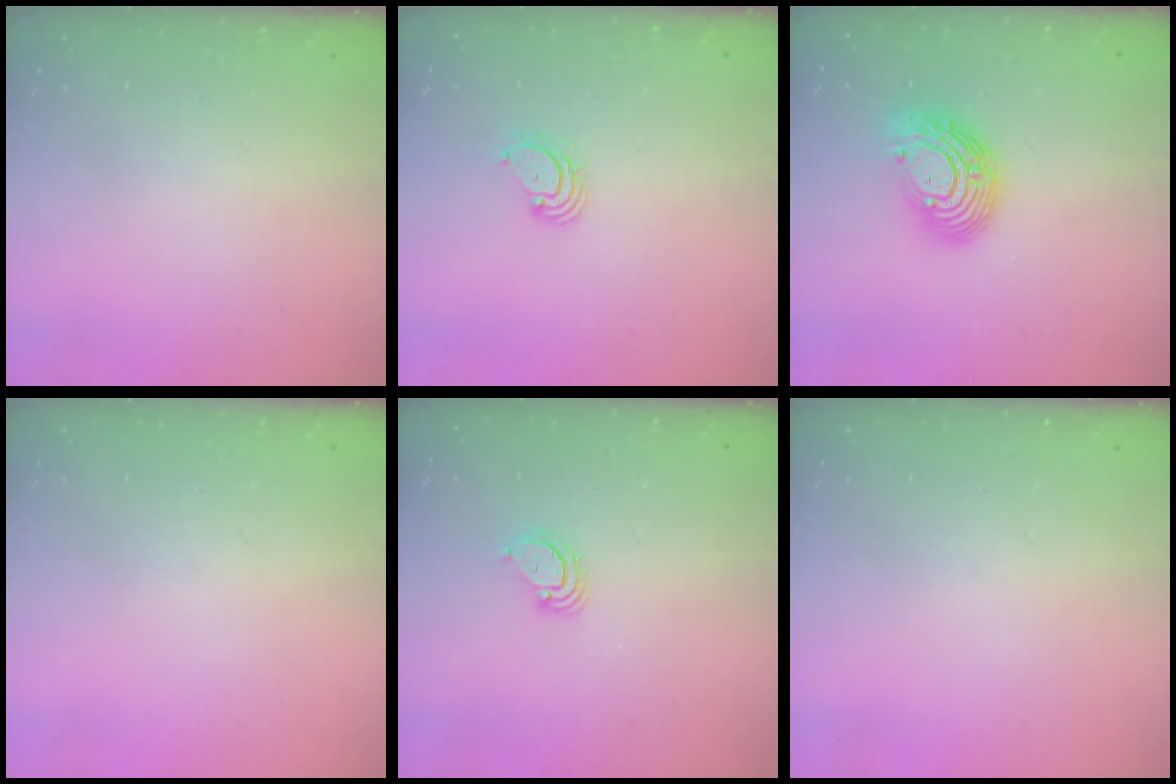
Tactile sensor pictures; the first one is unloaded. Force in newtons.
{"total": 3.0, "press": 3.0, "slide": 0.2}
{"total": 13.2, "press": 13.1, "slide": 1.3}
{"total": 0.0}
{"total": 3.6, "press": 3.6, "slide": 0.2}
{"total": 0.0}